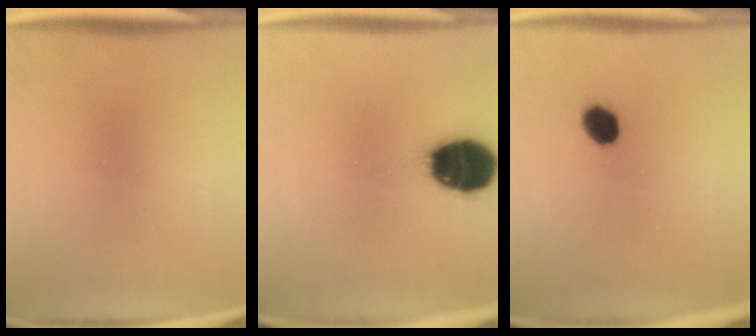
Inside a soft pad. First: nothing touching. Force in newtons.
{"total": 15.9}
{"total": 5.1}